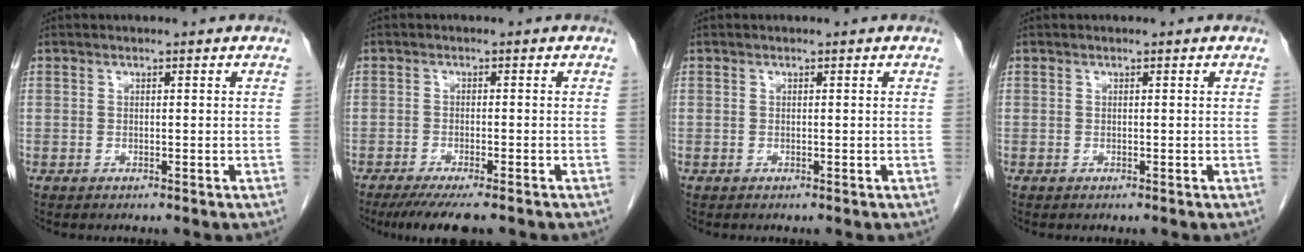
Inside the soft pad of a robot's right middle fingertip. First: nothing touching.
{"total": 7.5, "force": [-5.8, 0.9, 4.6], "torque": [-0.067, -0.016, -0.089]}
{"total": 0.0}
{"total": 0.0}